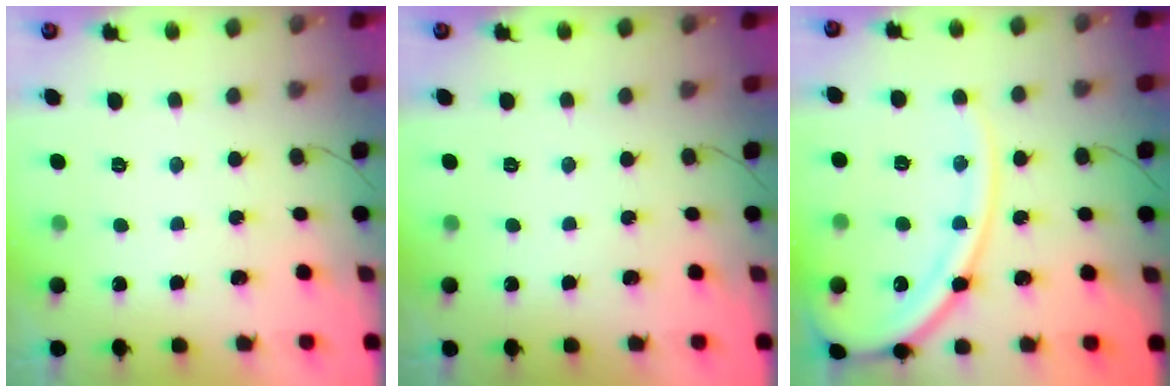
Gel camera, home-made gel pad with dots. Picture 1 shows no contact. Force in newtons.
{"total": 0.0}
{"total": 16.2, "press": 16.2, "slide": 1.7}